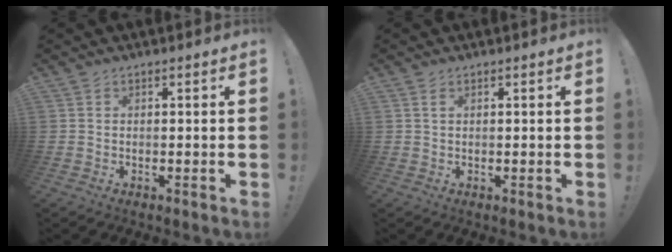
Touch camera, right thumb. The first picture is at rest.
{"total": 1.3, "force": [0.5, 0.6, 1.1], "torque": [-0.014, -0.001, 0.008]}